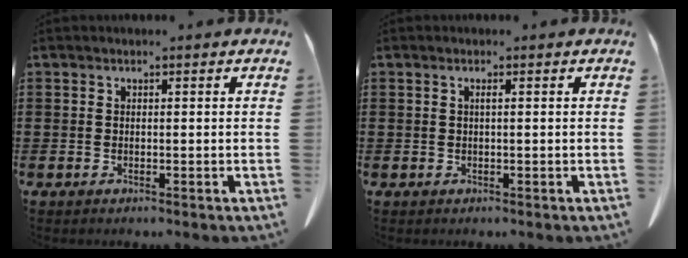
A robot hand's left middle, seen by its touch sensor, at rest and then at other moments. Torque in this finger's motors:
{"motor_torque": [-0.06, 0.04, 0.04, 0.00]}